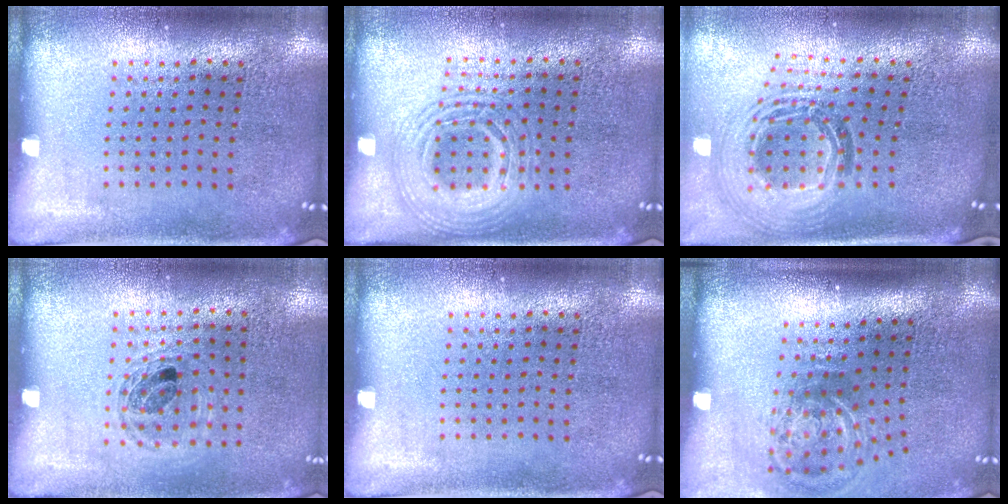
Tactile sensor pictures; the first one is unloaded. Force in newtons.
{"total": 2.6, "press": 2.6, "slide": 0.3}
{"total": 1.6, "press": 1.4, "slide": 0.8}
{"total": 1.0, "press": 1.0, "slide": 0.3}
{"total": 0.0}
{"total": 2.2, "press": 1.4, "slide": 1.7}